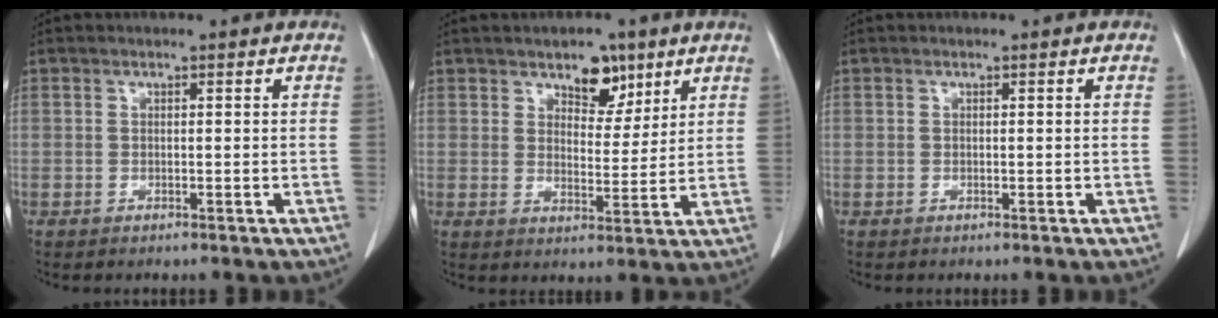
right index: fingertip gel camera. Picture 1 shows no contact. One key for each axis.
{"total": 5.5, "fx": 4.0, "fy": 2.6, "fz": 2.8, "tx": -0.036, "ty": -0.006, "tz": 0.066}
{"total": 0.0}